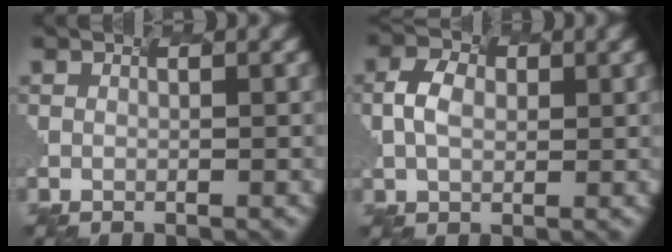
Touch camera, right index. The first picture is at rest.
{"total": 1.5, "force": [-0.8, 1.1, 0.7], "torque": [-0.046, -0.008, 0.014]}